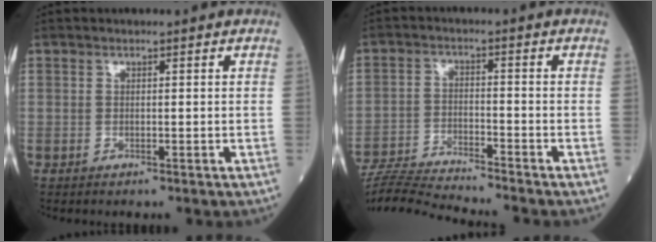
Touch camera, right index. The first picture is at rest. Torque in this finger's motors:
{"motor_torque": [-0.49, -0.76, 0.11, 0.01]}